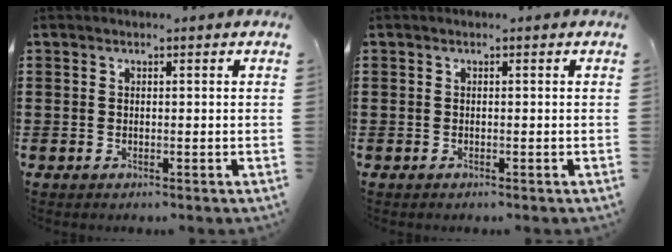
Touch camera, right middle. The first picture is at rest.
{"total": 0.0}